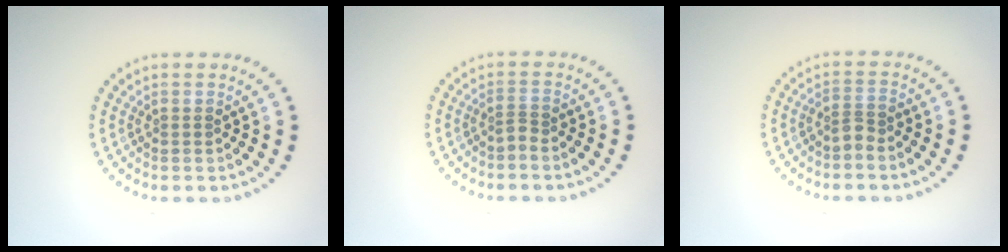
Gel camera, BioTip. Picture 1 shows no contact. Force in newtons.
{"total": 0.7, "press": 0.4, "slide": 0.6}
{"total": 1.4, "press": 1.2, "slide": 0.9}